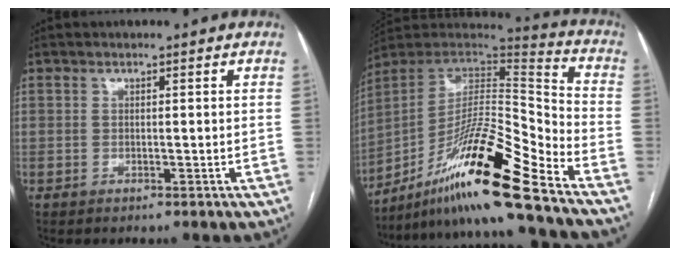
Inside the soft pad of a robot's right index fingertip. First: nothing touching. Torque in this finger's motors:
{"motor_torque": [0.30, -0.11, 0.34, 0.08]}